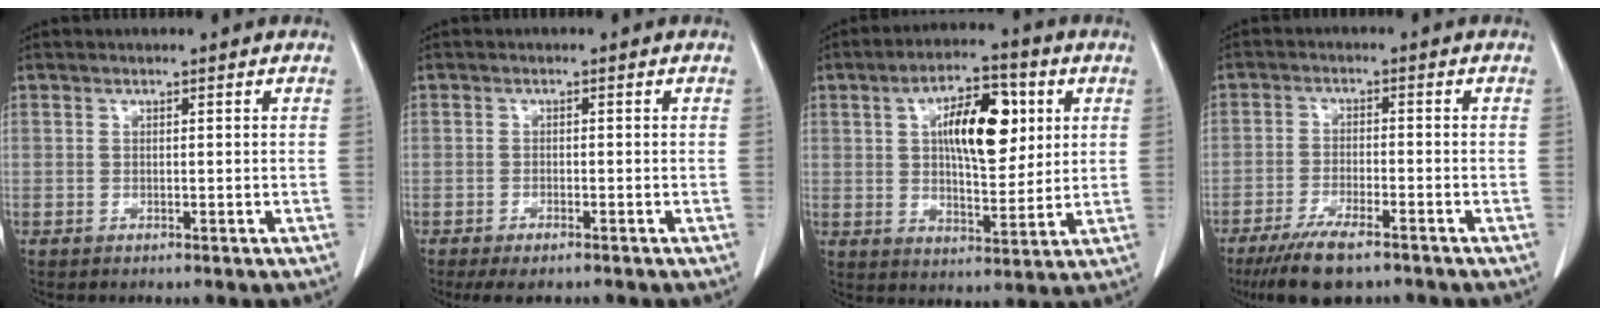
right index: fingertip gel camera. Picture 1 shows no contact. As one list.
[{"total": 3.4, "force": [-2.6, 0.9, 2.0], "torque": [-0.036, -0.009, -0.036]}, {"total": 11.9, "force": [3.3, 4.6, 10.5], "torque": [-0.172, 0.015, 0.055]}, {"total": 8.6, "force": [-6.3, 1.7, 5.5], "torque": [-0.103, -0.020, -0.104]}]